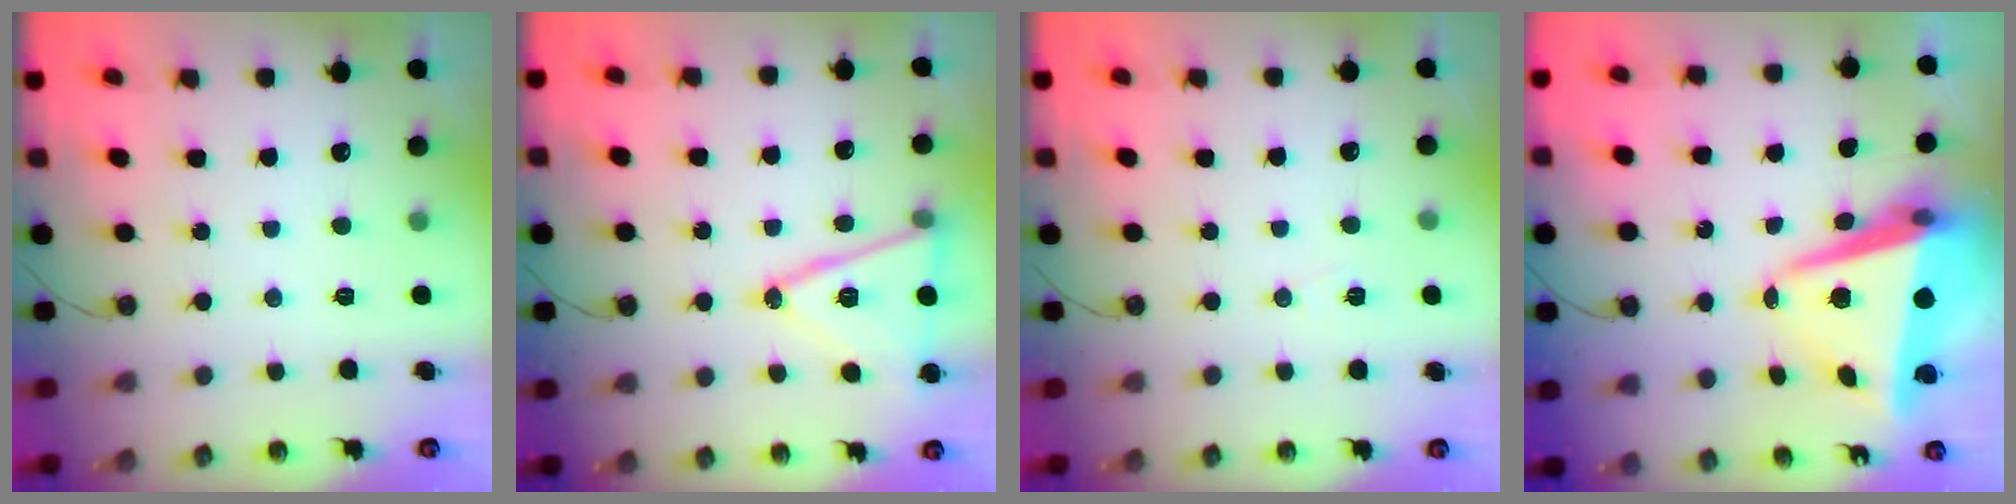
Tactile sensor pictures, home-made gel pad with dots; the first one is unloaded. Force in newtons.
{"total": 15.5, "press": 15.1, "slide": 3.7}
{"total": 5.5, "press": 3.2, "slide": 4.5}
{"total": 11.6, "press": 11.3, "slide": 2.4}